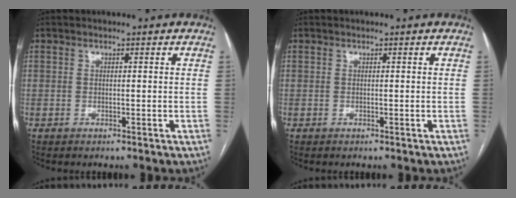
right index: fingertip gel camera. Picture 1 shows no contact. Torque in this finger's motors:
{"motor_torque": [0.00, 0.00, 0.00, 0.00]}